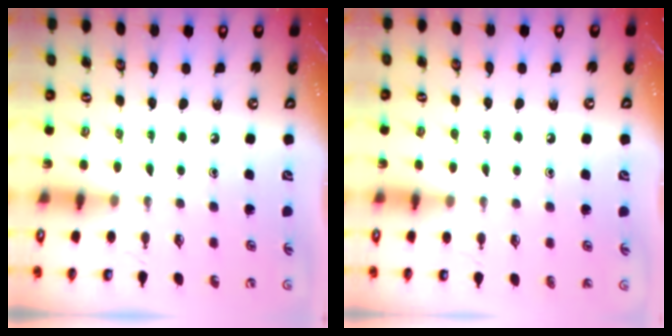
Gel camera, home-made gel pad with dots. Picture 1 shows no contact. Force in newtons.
{"total": 4.3, "press": 4.2, "slide": 0.4}